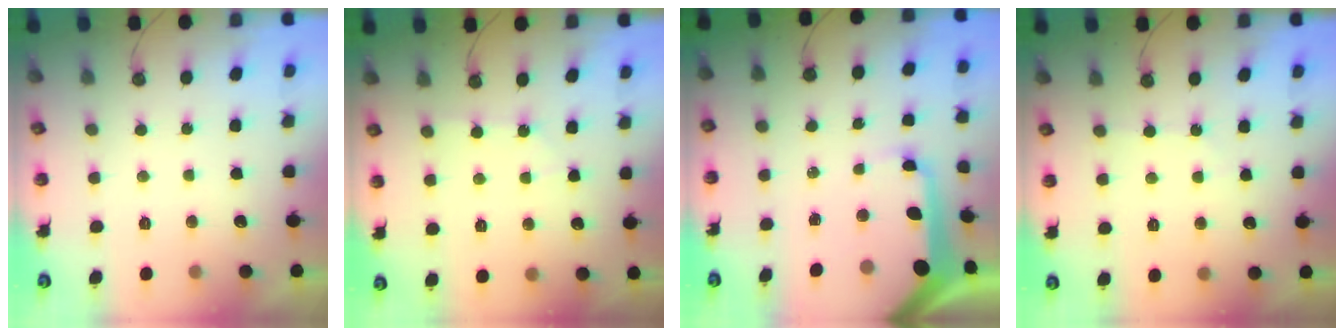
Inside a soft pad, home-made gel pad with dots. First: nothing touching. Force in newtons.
{"total": 2.9, "press": 2.8, "slide": 0.6}
{"total": 16.5, "press": 16.4, "slide": 1.9}
{"total": 1.8, "press": 1.8, "slide": 0.3}